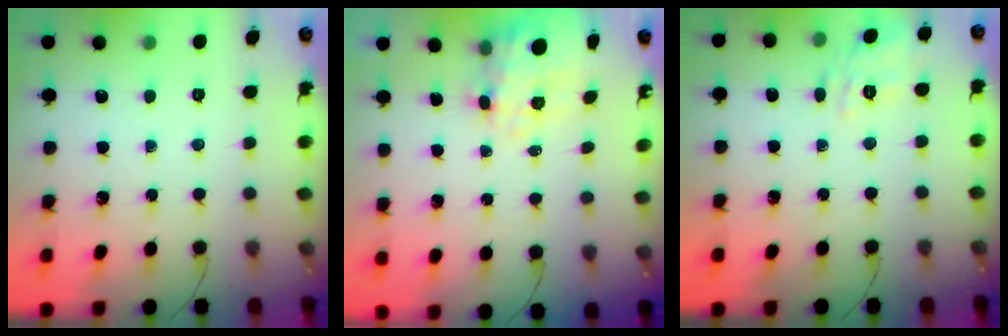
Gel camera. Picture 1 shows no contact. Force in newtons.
{"total": 9.6, "press": 9.5, "slide": 1.6}
{"total": 6.1, "press": 5.9, "slide": 1.3}